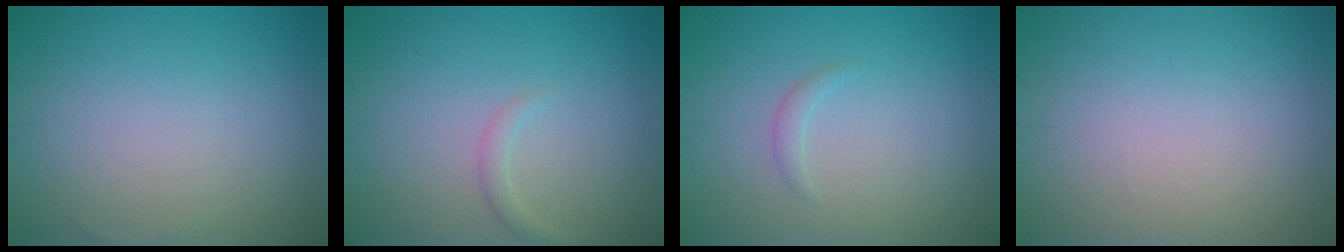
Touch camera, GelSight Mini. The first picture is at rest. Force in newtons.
{"total": 1.0, "press": 1.0, "slide": 0.1}
{"total": 0.8, "press": 0.8, "slide": 0.1}
{"total": 0.0}